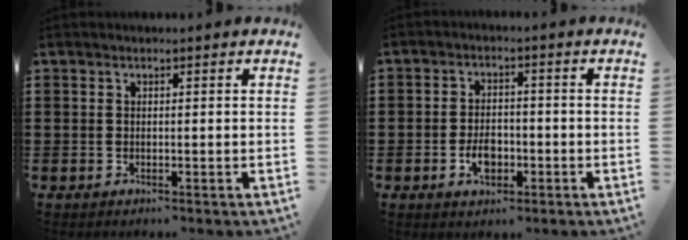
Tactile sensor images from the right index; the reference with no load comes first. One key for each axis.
{"total": 4.1, "fx": -1.4, "fy": 2.6, "fz": 2.8, "tx": -0.058, "ty": 0.002, "tz": -0.027}